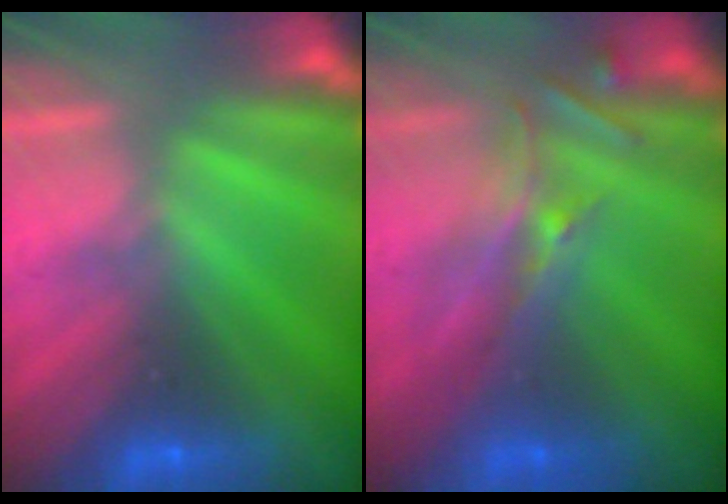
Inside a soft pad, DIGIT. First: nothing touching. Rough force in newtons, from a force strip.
{"total": 2.6}